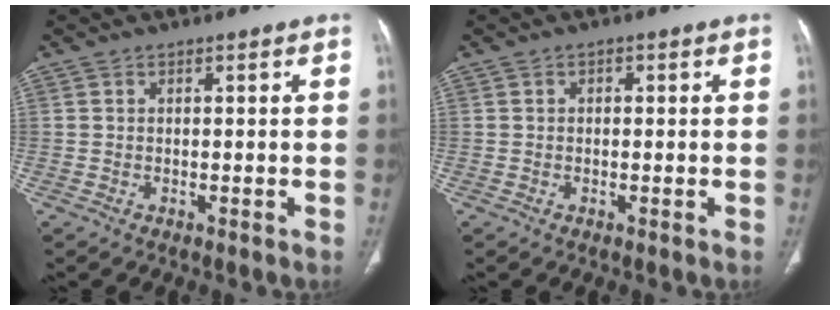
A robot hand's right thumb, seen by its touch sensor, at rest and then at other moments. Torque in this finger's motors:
{"motor_torque": [-0.02, -0.19, -0.17, 0.04, 0.06]}